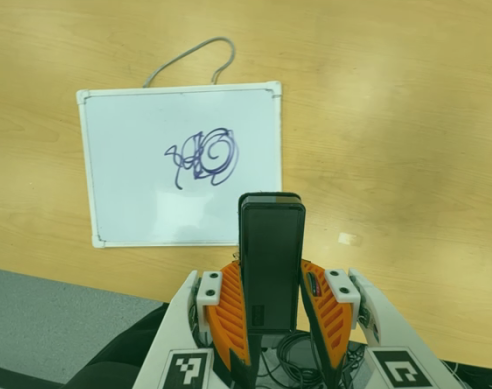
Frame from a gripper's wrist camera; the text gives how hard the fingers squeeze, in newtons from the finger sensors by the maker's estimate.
{"total": 4.0, "left": 2.5, "right": 5.6}